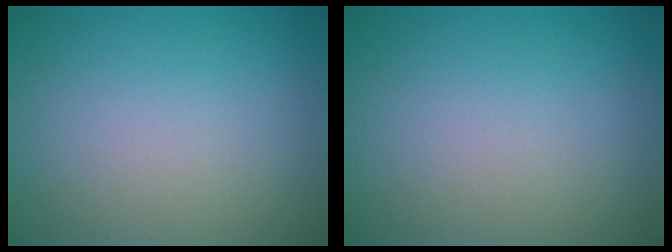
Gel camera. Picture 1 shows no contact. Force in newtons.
{"total": 0.0}